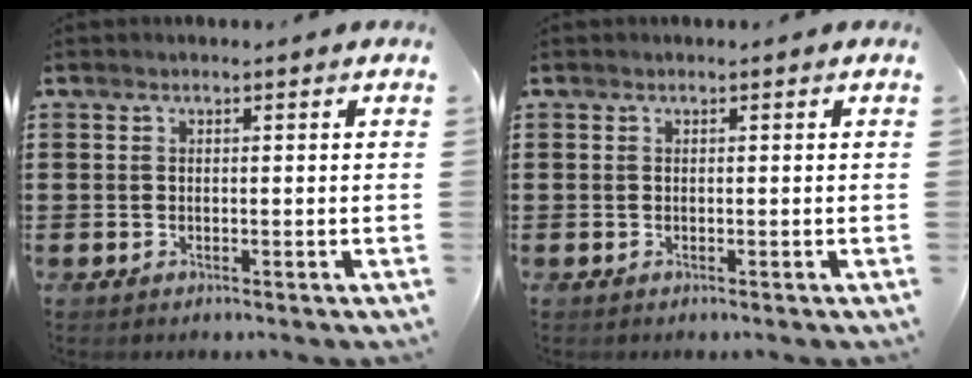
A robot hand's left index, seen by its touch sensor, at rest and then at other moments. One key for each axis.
{"total": 0.0}